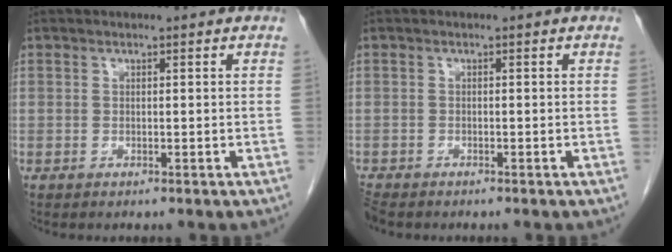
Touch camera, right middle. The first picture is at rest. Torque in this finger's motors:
{"motor_torque": [0.34, -0.24, 0.09, 0.02]}